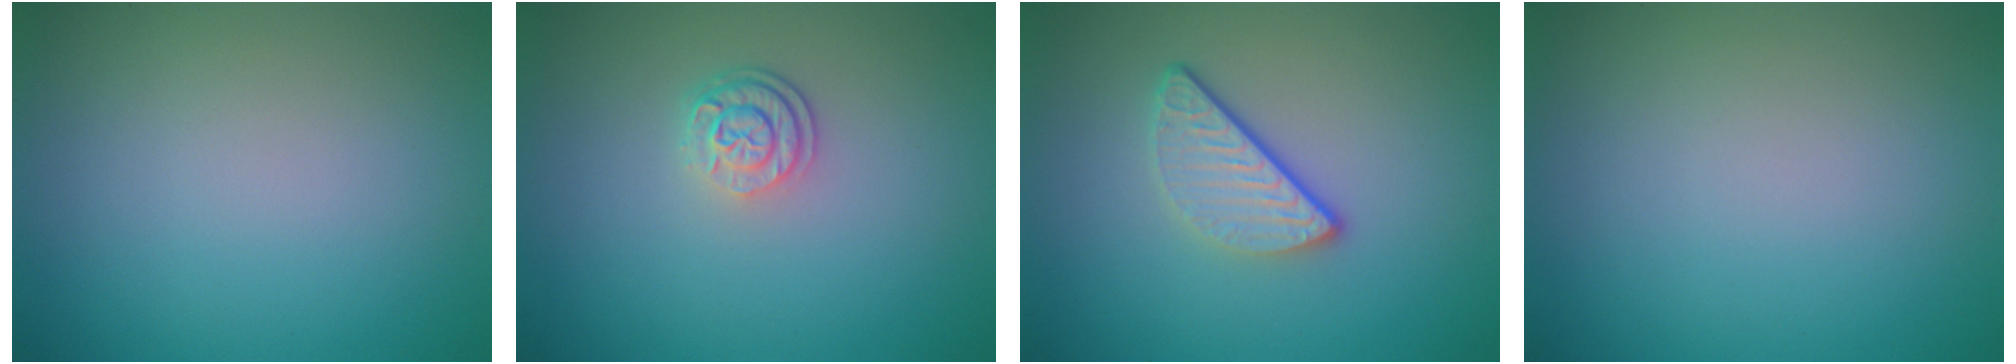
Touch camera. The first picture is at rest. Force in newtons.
{"total": 2.6, "press": 1.9, "slide": 1.7}
{"total": 3.2, "press": 2.5, "slide": 2.1}
{"total": 0.0}